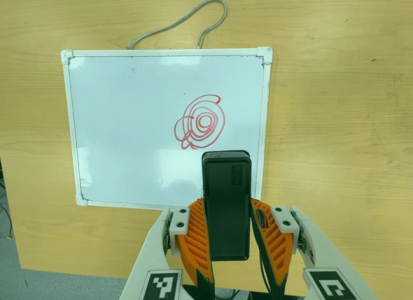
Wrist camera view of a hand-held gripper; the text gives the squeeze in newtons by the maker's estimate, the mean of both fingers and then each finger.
{"total": 3.8, "left": 2.8, "right": 4.9}